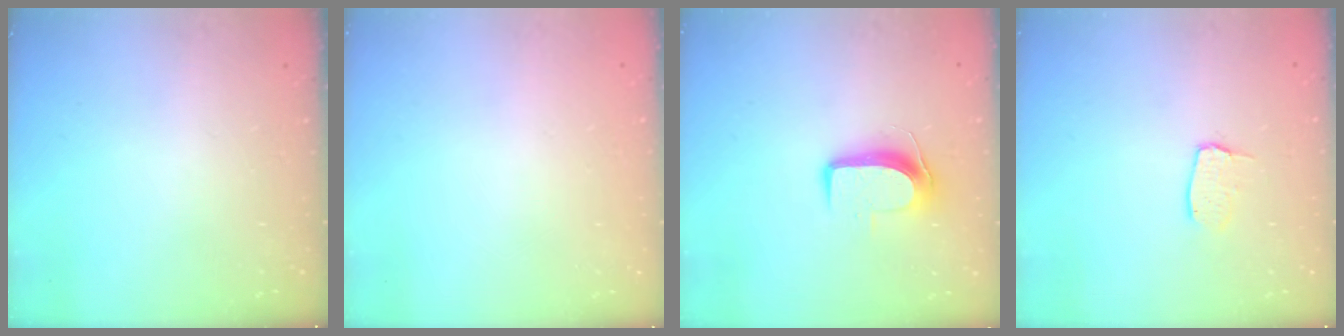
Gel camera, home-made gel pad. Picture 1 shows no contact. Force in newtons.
{"total": 0.0}
{"total": 9.1, "press": 9.0, "slide": 1.1}
{"total": 5.6, "press": 5.6, "slide": 0.4}